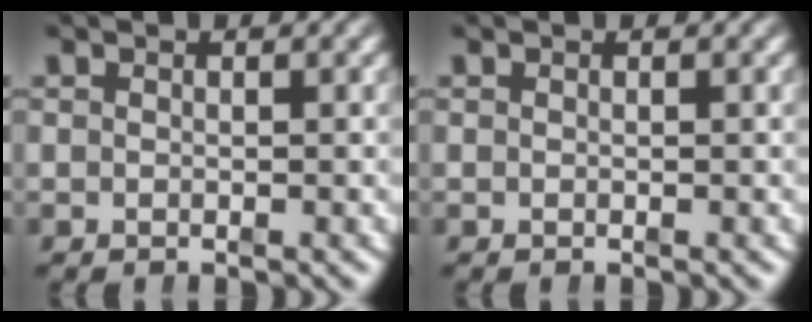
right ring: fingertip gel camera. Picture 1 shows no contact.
{"total": 0.0}